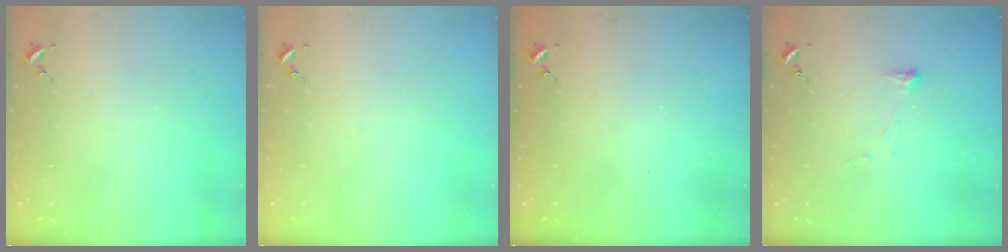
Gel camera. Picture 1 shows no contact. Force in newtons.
{"total": 0.0}
{"total": 0.0}
{"total": 3.4, "press": 3.3, "slide": 0.6}